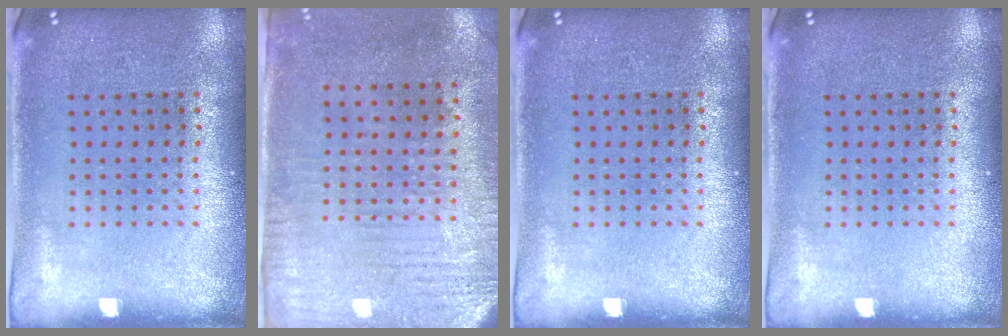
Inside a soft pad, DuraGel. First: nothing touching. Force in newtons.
{"total": 2.9, "press": 2.4, "slide": 1.7}
{"total": 0.0}
{"total": 0.0}